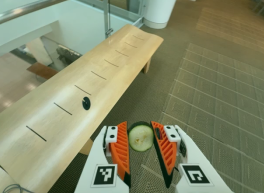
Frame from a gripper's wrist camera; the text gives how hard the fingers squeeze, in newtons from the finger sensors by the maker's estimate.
{"total": 8.5, "left": 8.5, "right": 8.4}